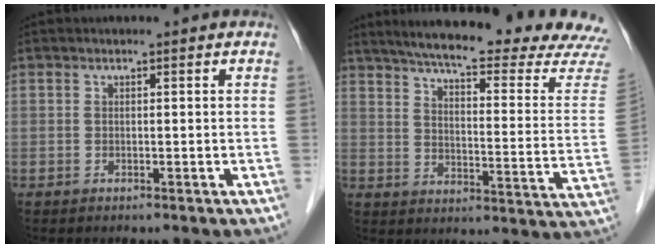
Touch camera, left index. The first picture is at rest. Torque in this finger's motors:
{"motor_torque": [0.56, -0.60, 0.42, 0.08]}